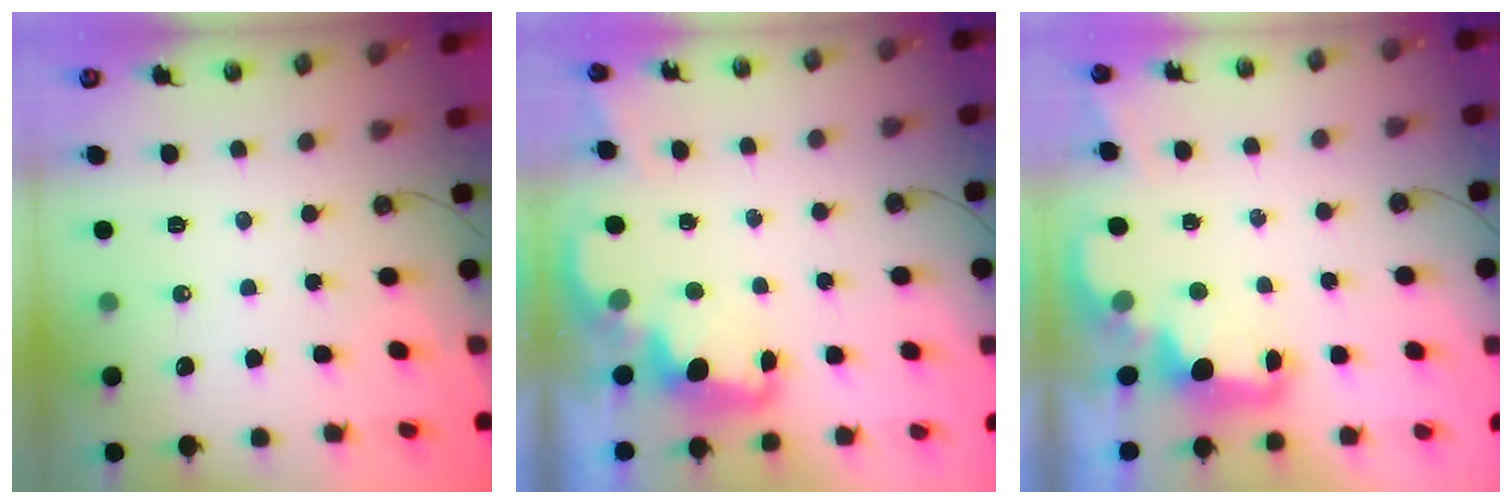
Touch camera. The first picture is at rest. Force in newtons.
{"total": 2.8, "press": 2.7, "slide": 0.7}
{"total": 2.9, "press": 2.8, "slide": 0.9}